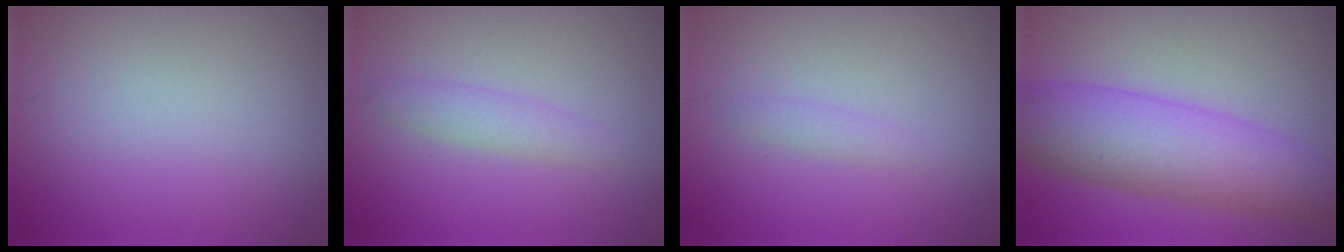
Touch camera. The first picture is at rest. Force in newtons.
{"total": 1.8, "press": 1.8, "slide": 0.1}
{"total": 1.0, "press": 0.9, "slide": 0.1}
{"total": 7.8, "press": 7.8, "slide": 0.2}